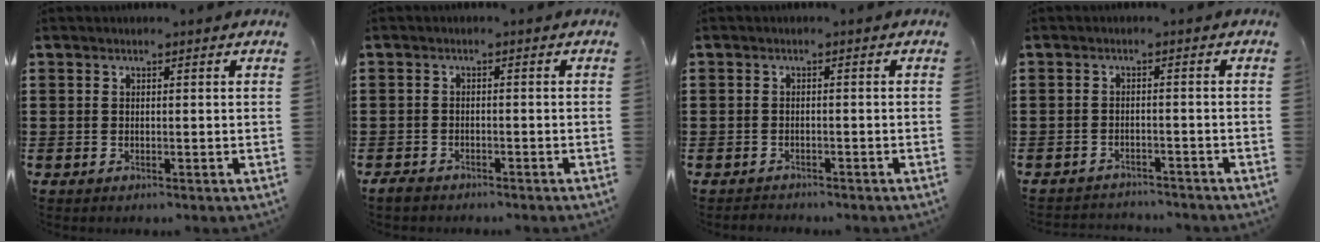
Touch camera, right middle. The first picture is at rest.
{"total": 1.5, "force": [-1.4, 0.4, 0.3], "torque": [-0.019, -0.003, -0.031]}
{"total": 1.2, "force": [-1.2, 0.2, -0.1], "torque": [-0.003, 0.001, -0.027]}
{"total": 2.1, "force": [-2.1, 0.1, 0.0], "torque": [-0.009, -0.005, -0.044]}